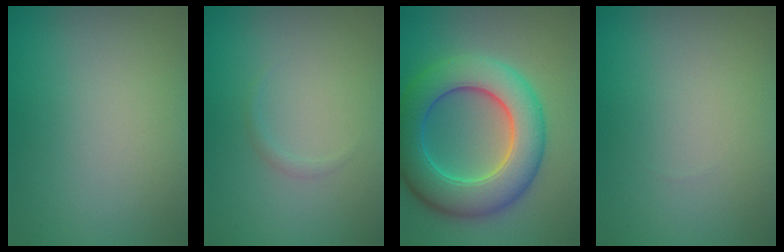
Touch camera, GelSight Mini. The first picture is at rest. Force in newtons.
{"total": 0.6, "press": 0.6, "slide": 0.1}
{"total": 9.4, "press": 9.4, "slide": 0.3}
{"total": 0.0}